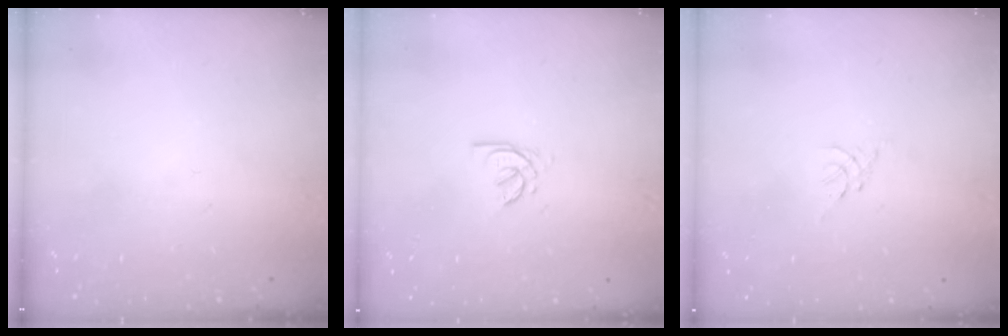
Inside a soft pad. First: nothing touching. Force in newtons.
{"total": 2.1, "press": 2.0, "slide": 0.6}
{"total": 0.5, "press": 0.4, "slide": 0.3}